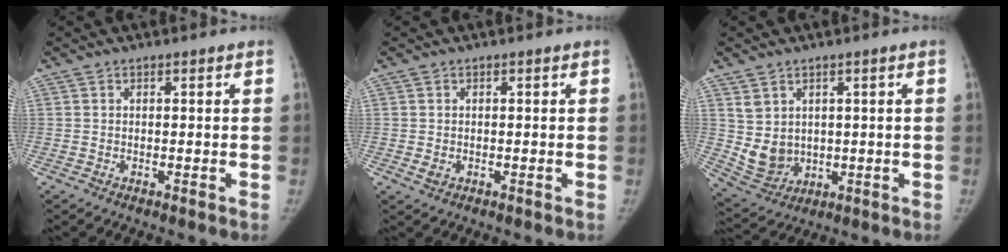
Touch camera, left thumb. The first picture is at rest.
{"total": 1.4, "force": [-0.4, 1.0, 0.8], "torque": [-0.016, 0.002, -0.005]}
{"total": 7.0, "force": [1.2, 6.0, 3.4], "torque": [-0.047, -0.012, 0.050]}